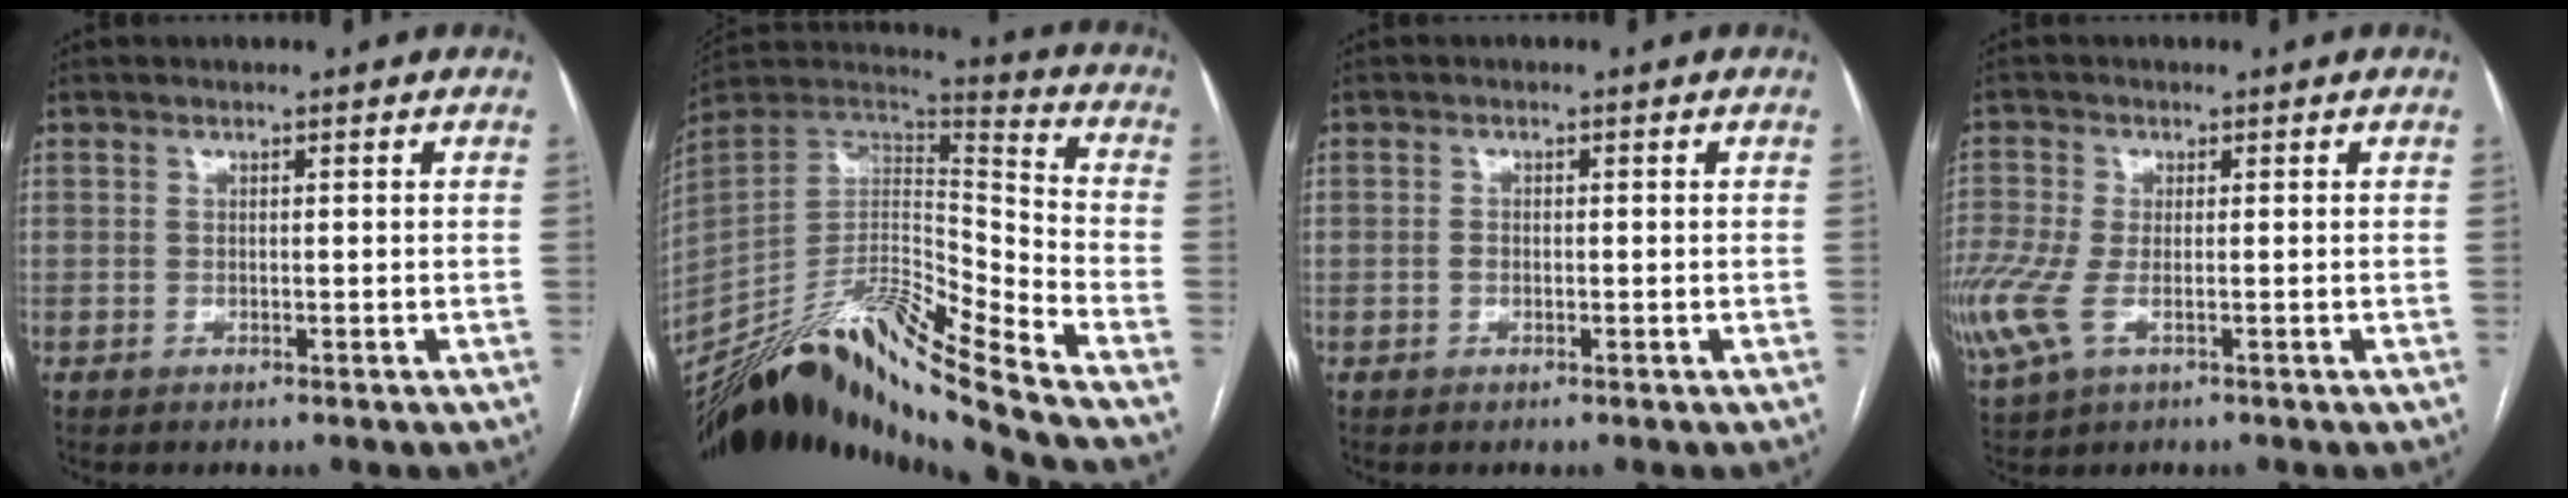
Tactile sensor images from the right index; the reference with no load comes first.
{"total": 25.2, "force": [-21.7, -1.3, 12.7], "torque": [-0.244, -0.014, -0.377]}
{"total": 0.9, "force": [-0.3, 0.6, 0.6], "torque": [-0.014, 0.001, -0.006]}
{"total": 10.3, "force": [-3.1, 5.3, 8.3], "torque": [-0.235, -0.021, -0.054]}